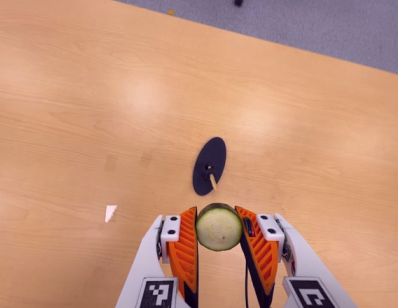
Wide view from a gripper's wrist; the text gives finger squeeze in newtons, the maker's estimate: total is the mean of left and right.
{"total": 9.1, "left": 8.3, "right": 9.8}